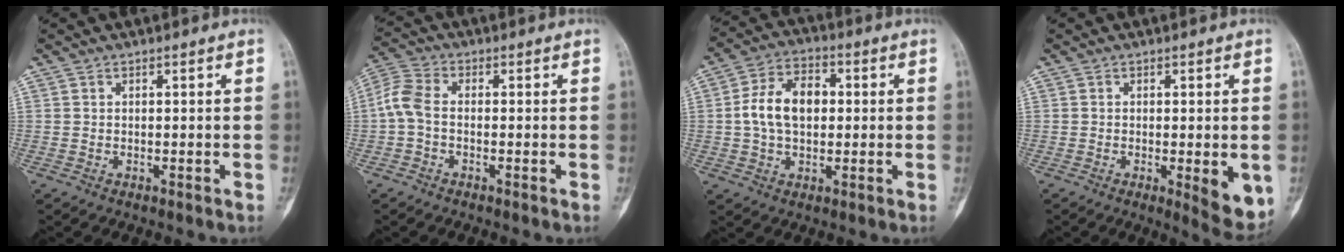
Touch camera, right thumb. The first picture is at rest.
{"total": 5.5, "force": [-0.8, 3.2, 4.3], "torque": [-0.103, 0.015, -0.028]}
{"total": 10.9, "force": [0.7, 7.2, 8.2], "torque": [-0.137, 0.021, 0.007]}
{"total": 7.2, "force": [-1.6, 2.2, 6.7], "torque": [-0.081, -0.018, -0.015]}